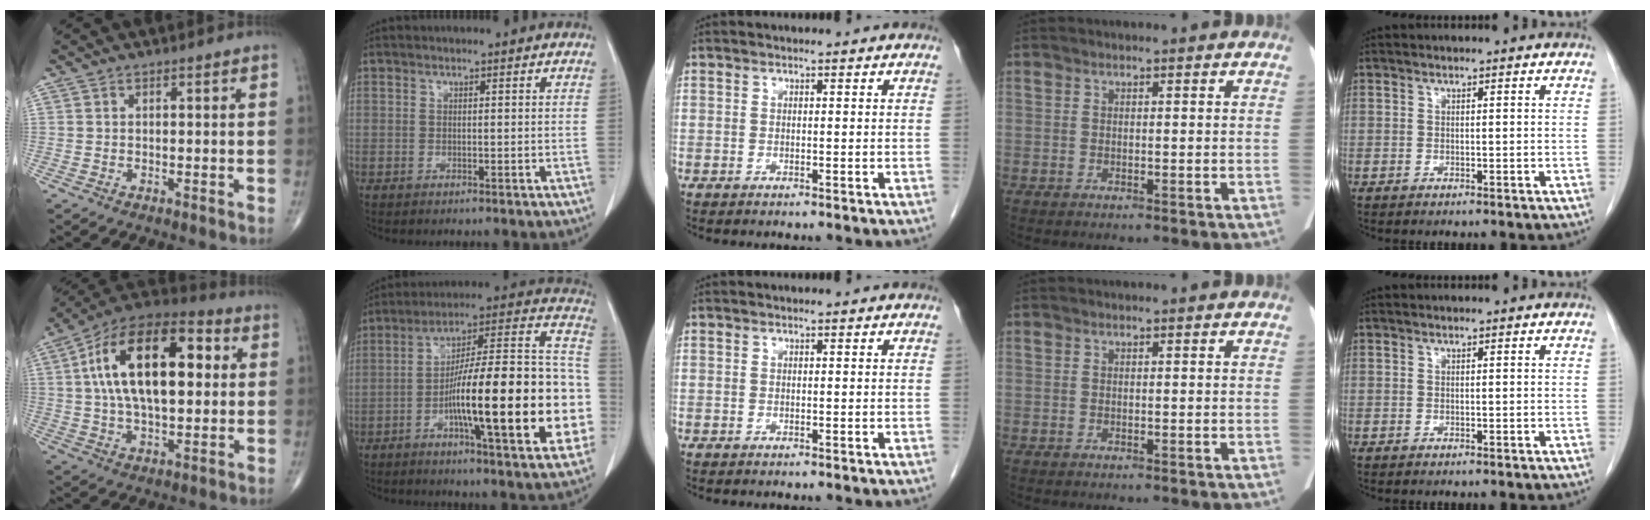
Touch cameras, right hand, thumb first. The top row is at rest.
{"thumb": {"total": 23.3, "force": [4.3, 11.7, 19.7], "torque": [-0.327, 0.020, 0.061]}, "index": {"total": 26.4, "force": [-6.1, 3.9, 25.4], "torque": [-0.312, 0.018, -0.094]}}